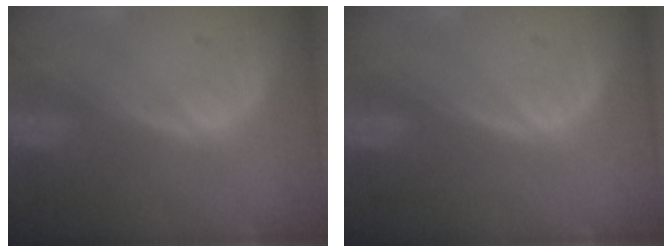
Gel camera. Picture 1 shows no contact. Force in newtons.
{"total": 0.0}